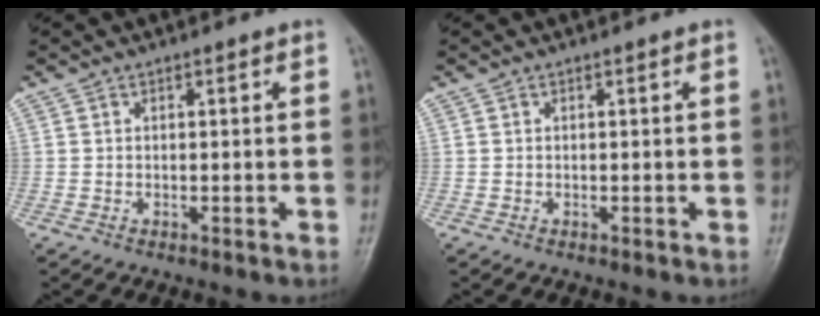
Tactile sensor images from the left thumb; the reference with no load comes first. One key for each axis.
{"total": 0.0}